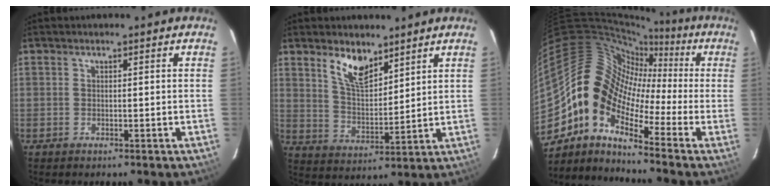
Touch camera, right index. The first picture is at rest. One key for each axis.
{"total": 8.4, "fx": 5.7, "fy": 3.4, "fz": 5.1, "tx": -0.089, "ty": 0.003, "tz": 0.113}
{"total": 13.6, "fx": -5.2, "fy": 8.3, "fz": 9.4, "tx": -0.161, "ty": 0.013, "tz": -0.125}